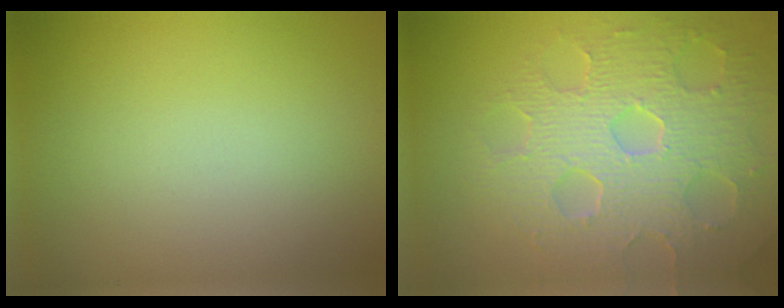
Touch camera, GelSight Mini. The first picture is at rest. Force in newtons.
{"total": 8.3, "press": 5.9, "slide": 5.9}